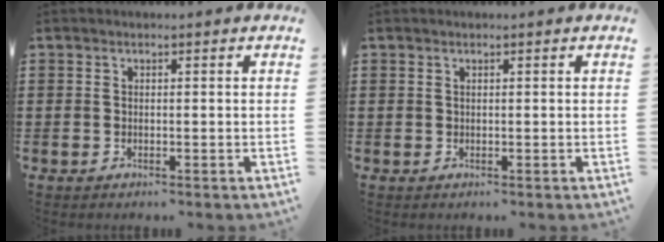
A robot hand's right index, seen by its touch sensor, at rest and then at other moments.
{"total": 0.0}